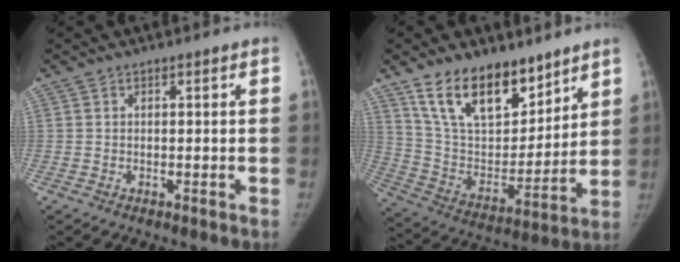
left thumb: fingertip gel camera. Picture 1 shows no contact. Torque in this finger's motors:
{"motor_torque": [0.64, 0.64, 1.33, -1.45, 0.26]}